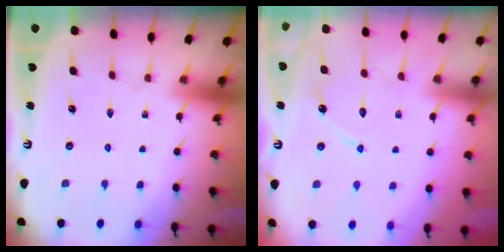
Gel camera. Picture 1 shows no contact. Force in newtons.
{"total": 12.1, "press": 12.0, "slide": 1.0}